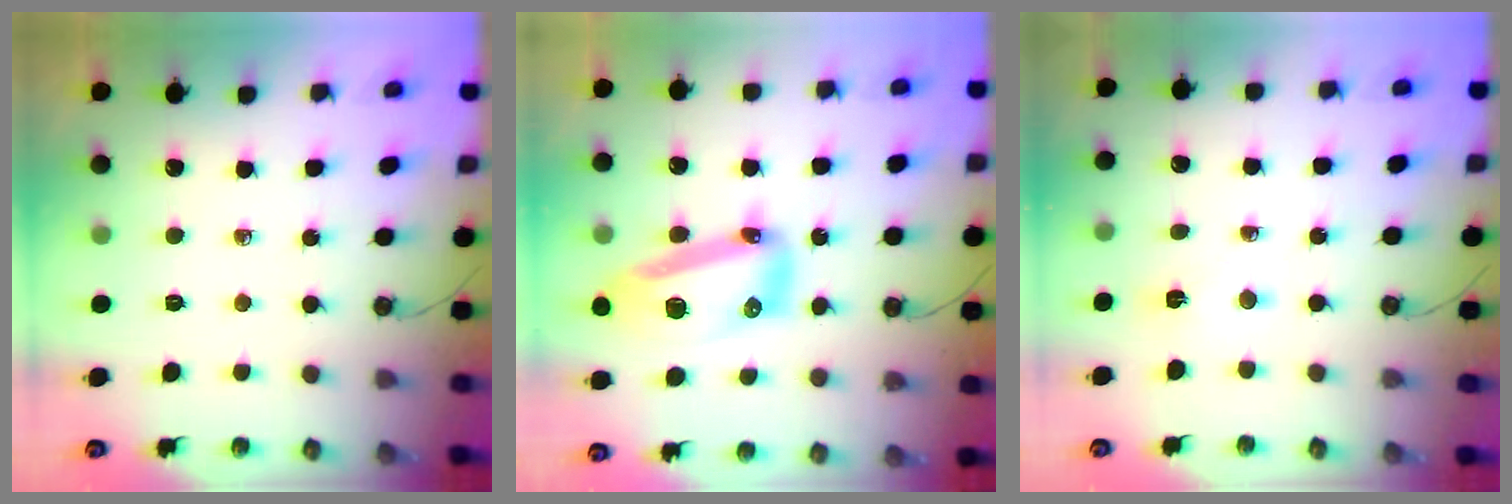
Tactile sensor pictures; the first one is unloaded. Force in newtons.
{"total": 15.4, "press": 15.2, "slide": 2.1}
{"total": 2.4, "press": 2.2, "slide": 1.0}